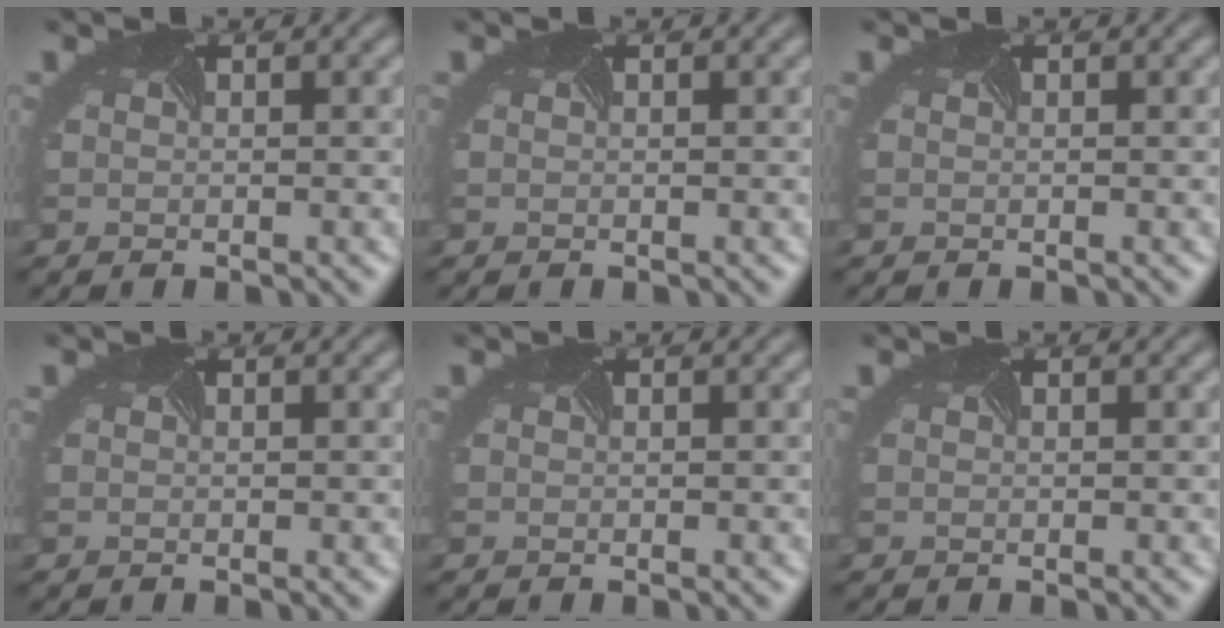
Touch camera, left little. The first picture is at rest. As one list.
[{"total": 0.0}, {"total": 0.0}, {"total": 0.0}, {"total": 0.0}, {"total": 0.0}]